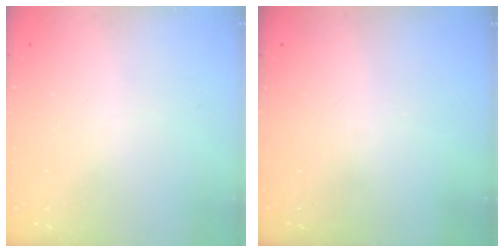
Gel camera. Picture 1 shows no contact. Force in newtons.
{"total": 0.0}